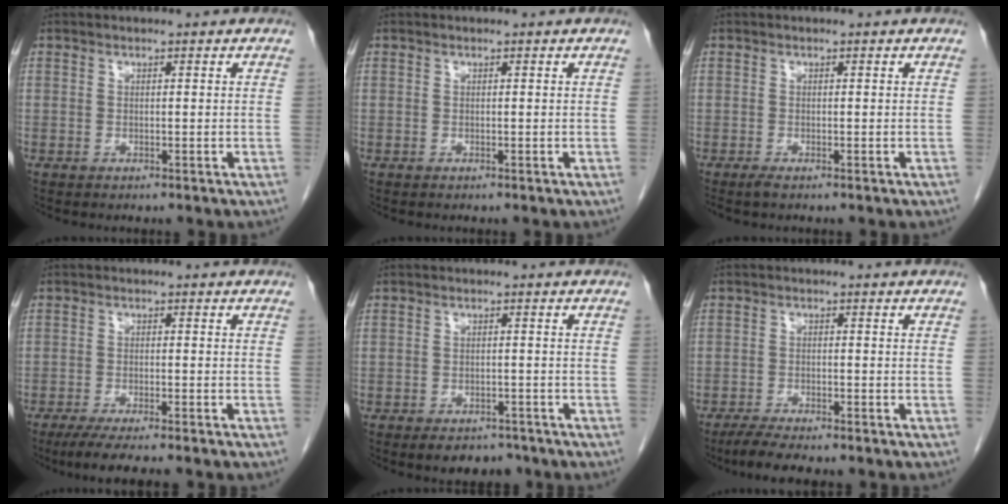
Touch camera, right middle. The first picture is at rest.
{"total": 0.0}
{"total": 0.8, "force": [-0.6, -0.1, 0.5], "torque": [-0.014, -0.003, -0.012]}
{"total": 7.0, "force": [-5.7, 0.1, 4.1], "torque": [-0.057, -0.015, -0.087]}
{"total": 4.7, "force": [-3.7, 2.3, 1.5], "torque": [-0.012, 0.003, -0.050]}
{"total": 5.3, "force": [-4.4, 0.6, 2.9], "torque": [-0.051, -0.011, -0.071]}